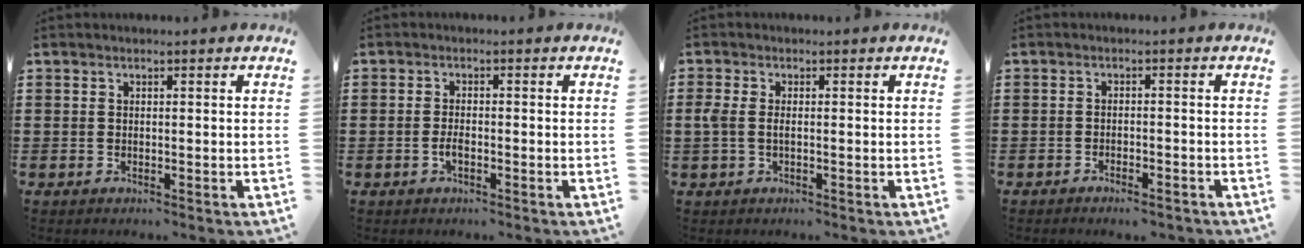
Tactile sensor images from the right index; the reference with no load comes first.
{"total": 1.7, "force": [-0.8, 0.7, 1.4], "torque": [-0.036, -0.003, -0.016]}
{"total": 1.9, "force": [-0.2, 0.8, 1.7], "torque": [-0.047, -0.004, -0.010]}
{"total": 1.6, "force": [-1.6, 0.2, 0.5], "torque": [-0.012, 0.001, -0.030]}